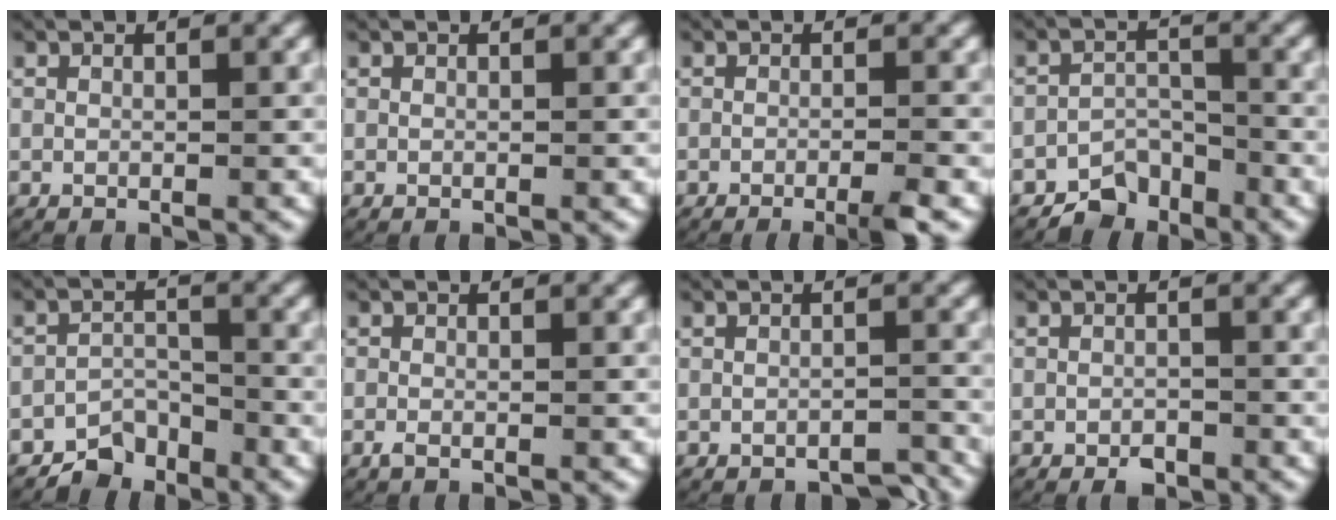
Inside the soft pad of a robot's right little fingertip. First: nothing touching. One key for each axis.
{"total": 0.0}
{"total": 2.2, "fx": -1.6, "fy": -0.1, "fz": 1.5, "tx": -0.023, "ty": -0.002, "tz": -0.028}
{"total": 4.5, "fx": -3.6, "fy": 2.5, "fz": 1.2, "tx": -0.011, "ty": -0.013, "tz": -0.064}
{"total": 4.0, "fx": -3.3, "fy": 2.1, "fz": 1.0, "tx": -0.008, "ty": -0.011, "tz": -0.060}
{"total": 0.8, "fx": -0.6, "fy": 0.2, "fz": 0.5, "tx": -0.011, "ty": -0.002, "tz": -0.012}
{"total": 2.0, "fx": -1.9, "fy": 0.3, "fz": 0.1, "tx": 0.002, "ty": -0.001, "tz": -0.032}
{"total": 1.5, "fx": -1.2, "fy": 0.7, "fz": 0.4, "tx": -0.002, "ty": -0.002, "tz": -0.019}